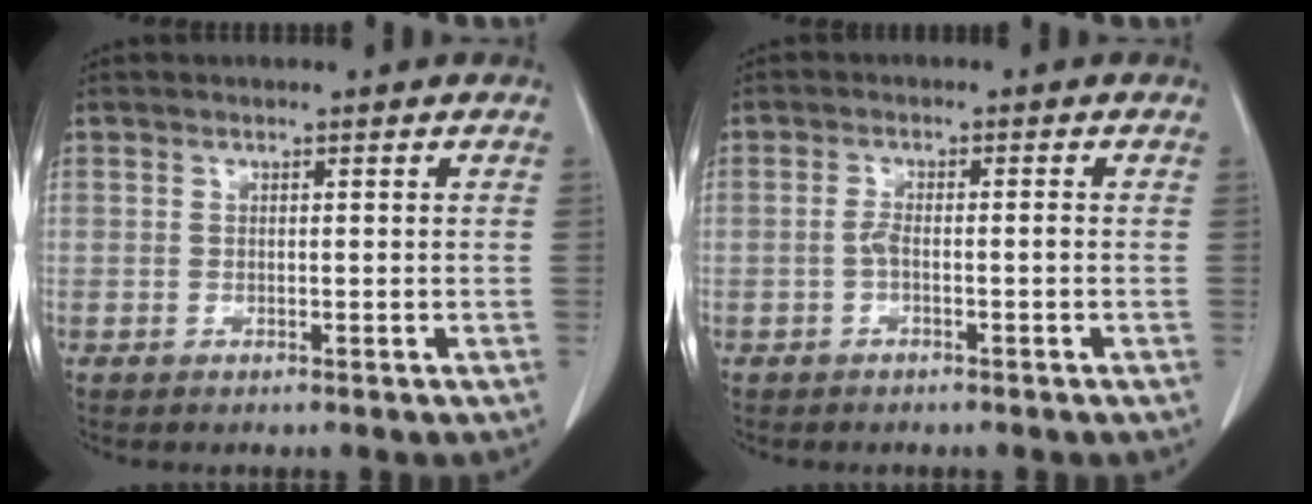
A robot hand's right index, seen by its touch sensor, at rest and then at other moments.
{"total": 2.0, "force": [-0.7, 0.4, 1.8], "torque": [-0.033, 0.003, -0.012]}